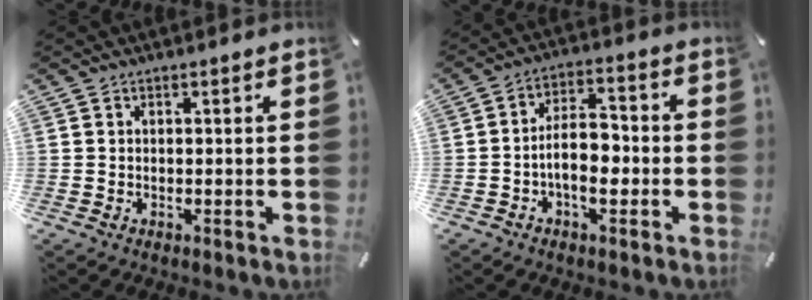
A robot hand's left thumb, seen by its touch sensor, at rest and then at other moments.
{"total": 8.9, "force": [-2.8, 4.7, 6.9], "torque": [-0.117, 0.015, -0.051]}